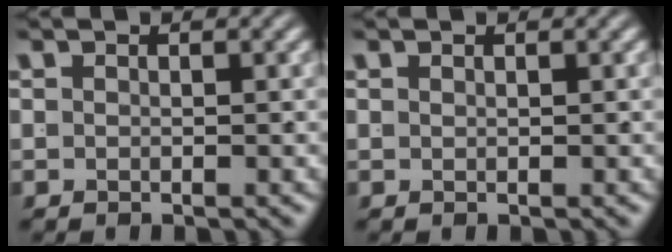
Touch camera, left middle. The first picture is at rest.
{"total": 0.6, "force": [0.2, -0.6, -0.1], "torque": [0.009, -0.001, 0.006]}